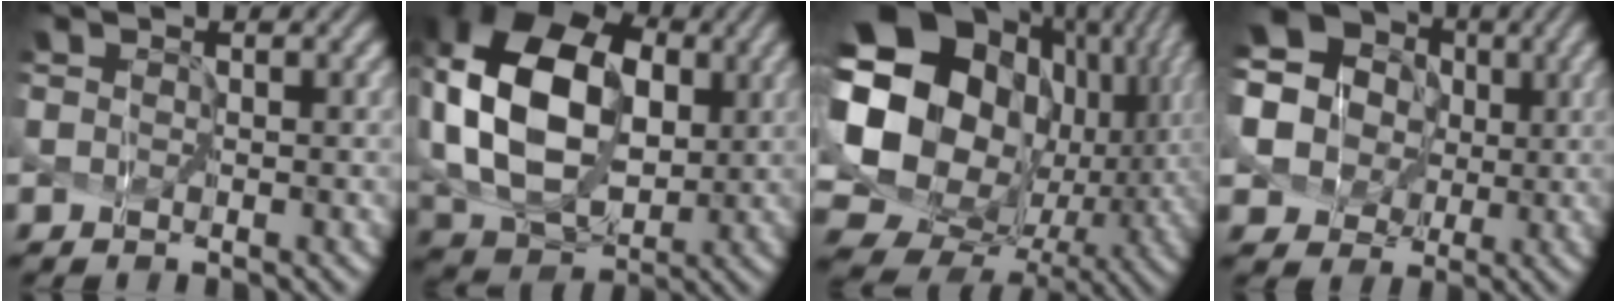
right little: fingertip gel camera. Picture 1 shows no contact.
{"total": 14.1, "force": [2.2, 9.8, 9.9], "torque": [-0.215, 0.000, 0.060]}
{"total": 19.2, "force": [3.5, 14.9, 11.6], "torque": [-0.235, -0.010, 0.097]}
{"total": 15.4, "force": [2.0, 14.1, 5.8], "torque": [-0.171, 0.019, 0.010]}